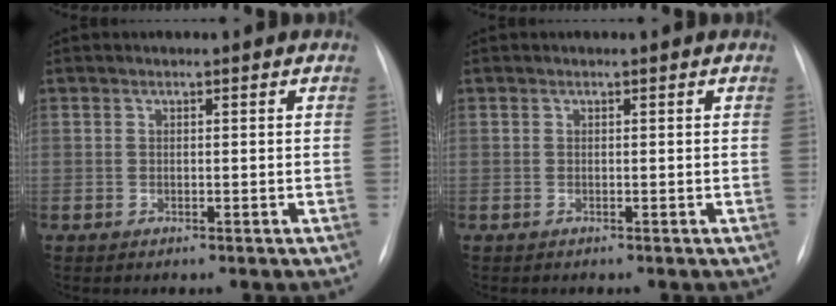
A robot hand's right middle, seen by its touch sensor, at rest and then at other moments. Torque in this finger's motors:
{"motor_torque": [0.00, 0.00, 0.00, 0.01]}